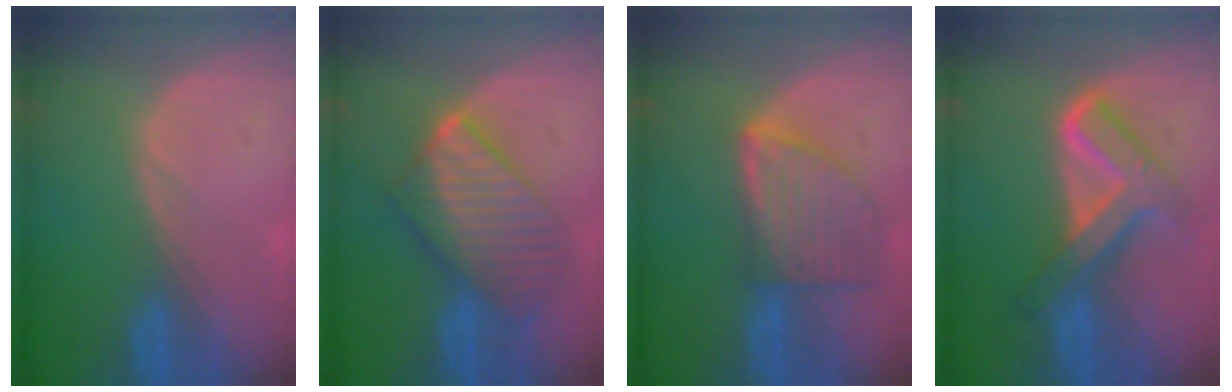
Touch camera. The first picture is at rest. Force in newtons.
{"total": 9.6, "press": 9.5, "slide": 0.8}
{"total": 8.2, "press": 7.3, "slide": 3.6}
{"total": 8.4, "press": 8.4, "slide": 0.7}